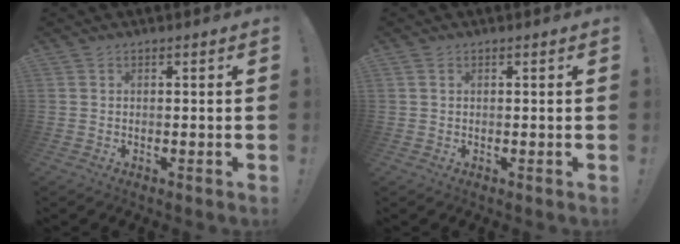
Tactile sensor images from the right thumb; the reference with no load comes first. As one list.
[{"total": 0.9, "force": [0.4, 0.6, 0.4], "torque": [-0.004, 0.001, 0.007]}]